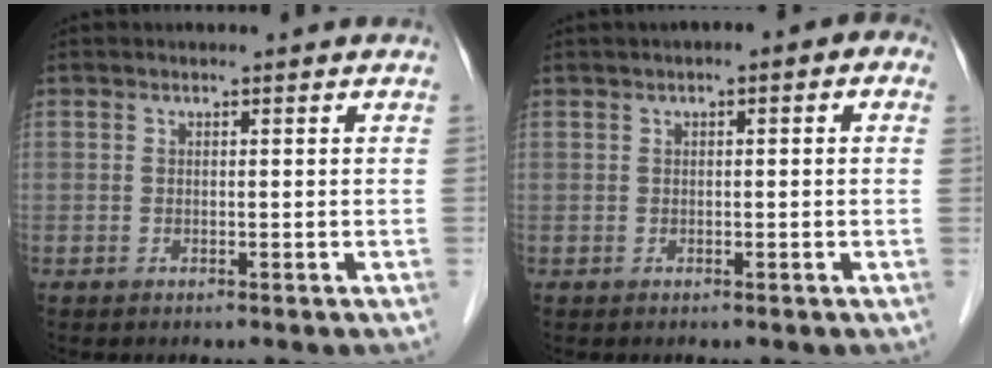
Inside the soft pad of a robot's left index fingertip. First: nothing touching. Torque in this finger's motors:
{"motor_torque": [0.88, -1.26, 0.11, 0.08]}